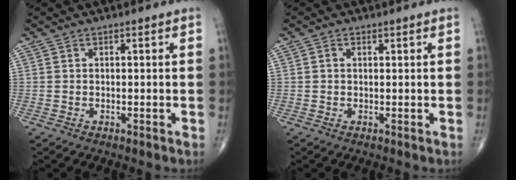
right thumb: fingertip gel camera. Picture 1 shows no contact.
{"total": 0.8, "force": [0.3, 0.7, 0.4], "torque": [-0.007, 0.001, 0.004]}